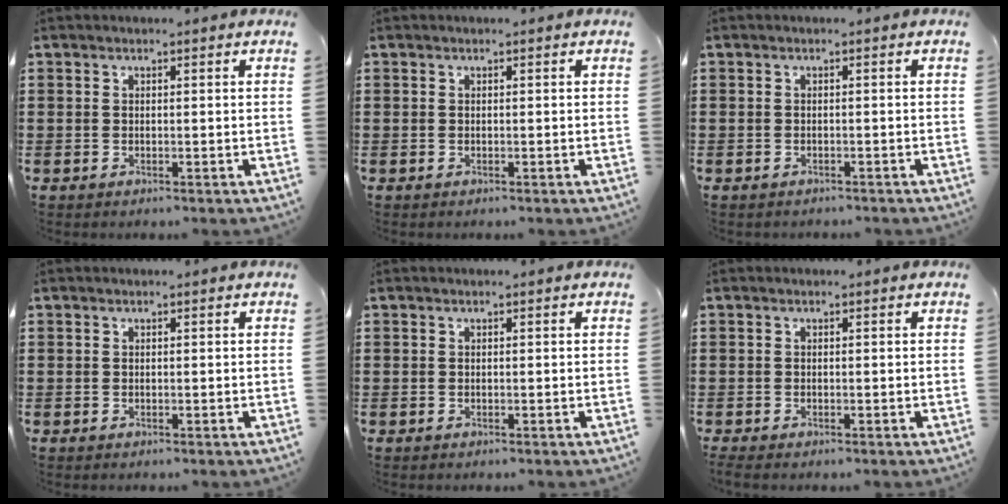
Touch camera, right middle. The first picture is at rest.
{"total": 0.0}
{"total": 0.6, "force": [-0.5, 0.1, 0.0], "torque": [-0.003, -0.002, -0.011]}
{"total": 0.0}
{"total": 0.0}
{"total": 0.5, "force": [-0.5, 0.0, 0.2], "torque": [-0.006, -0.005, -0.008]}